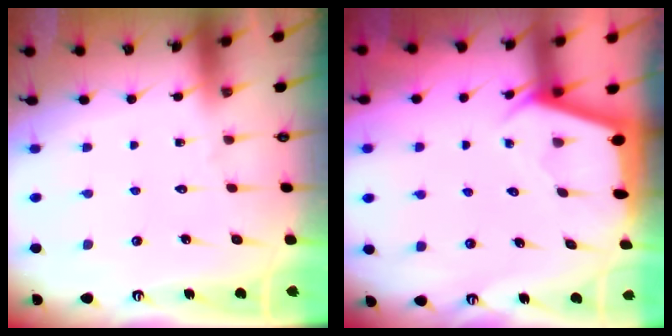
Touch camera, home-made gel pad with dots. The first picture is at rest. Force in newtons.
{"total": 2.2, "press": 2.2, "slide": 0.3}